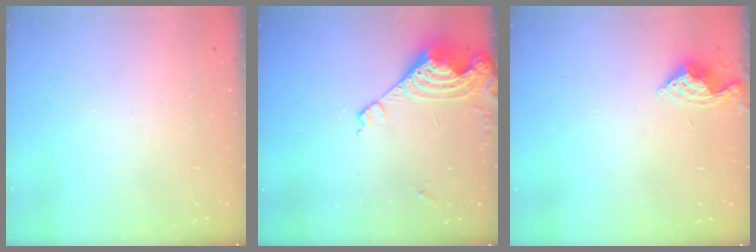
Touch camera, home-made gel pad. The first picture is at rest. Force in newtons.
{"total": 12.9, "press": 12.8, "slide": 1.4}
{"total": 6.4, "press": 6.4, "slide": 0.6}